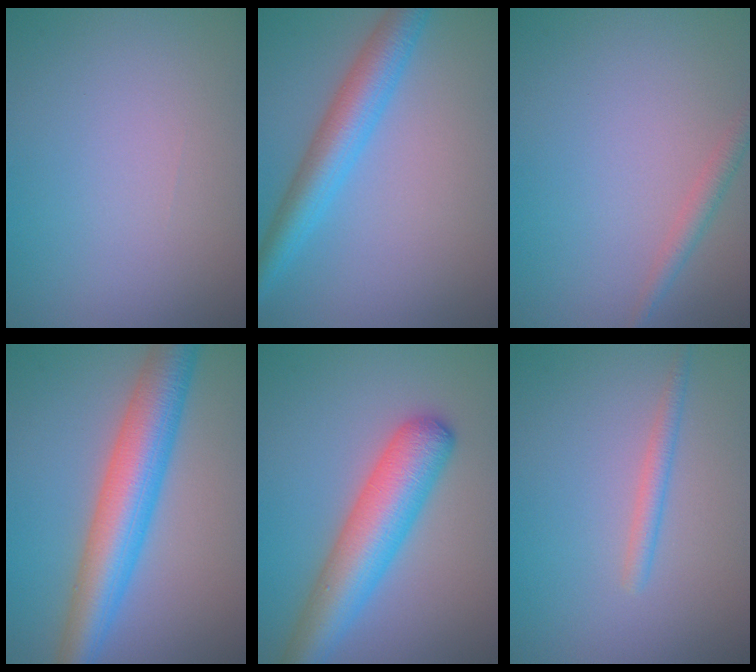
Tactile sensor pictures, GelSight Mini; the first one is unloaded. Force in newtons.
{"total": 5.0, "press": 5.0, "slide": 0.1}
{"total": 1.6, "press": 1.6, "slide": 0.1}
{"total": 7.6, "press": 7.6, "slide": 0.1}
{"total": 7.0, "press": 7.0, "slide": 0.2}
{"total": 1.5, "press": 1.5, "slide": 0.1}